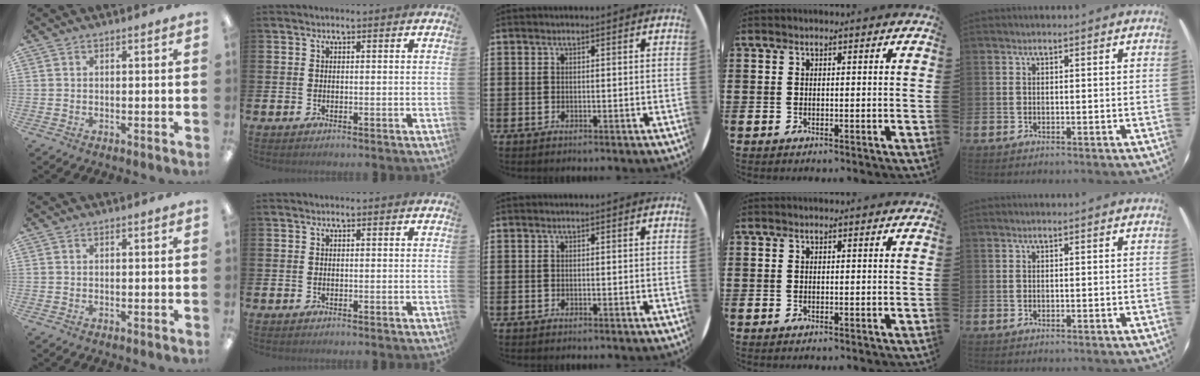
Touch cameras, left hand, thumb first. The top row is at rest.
{}